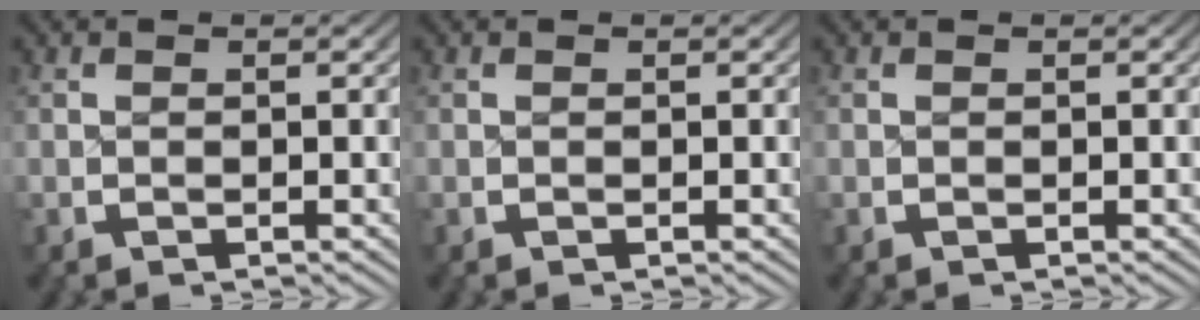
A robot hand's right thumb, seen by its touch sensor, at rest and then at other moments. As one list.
[{"total": 0.0}, {"total": 0.0}]